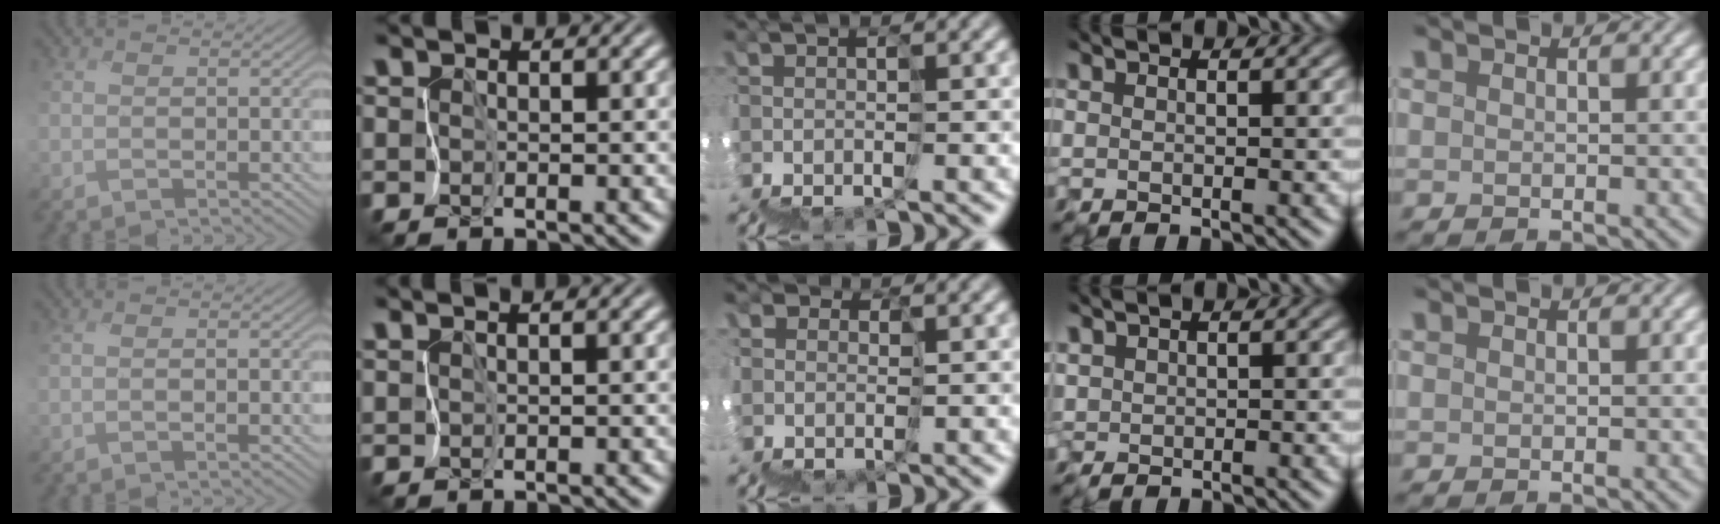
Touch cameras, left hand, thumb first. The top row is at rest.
{"thumb": {"total": 1.3, "force": [0.1, 0.5, 1.2], "torque": [-0.021, -0.002, 0.004]}, "index": {"total": 1.8, "force": [1.5, 0.0, 0.9], "torque": [-0.021, 0.006, 0.026]}, "middle": {"total": 2.9, "force": [1.3, 2.6, 0.3], "torque": [-0.009, 0.004, 0.024]}, "ring": {"total": 0.6, "force": [0.4, 0.5, -0.2], "torque": [0.000, 0.003, 0.011]}}